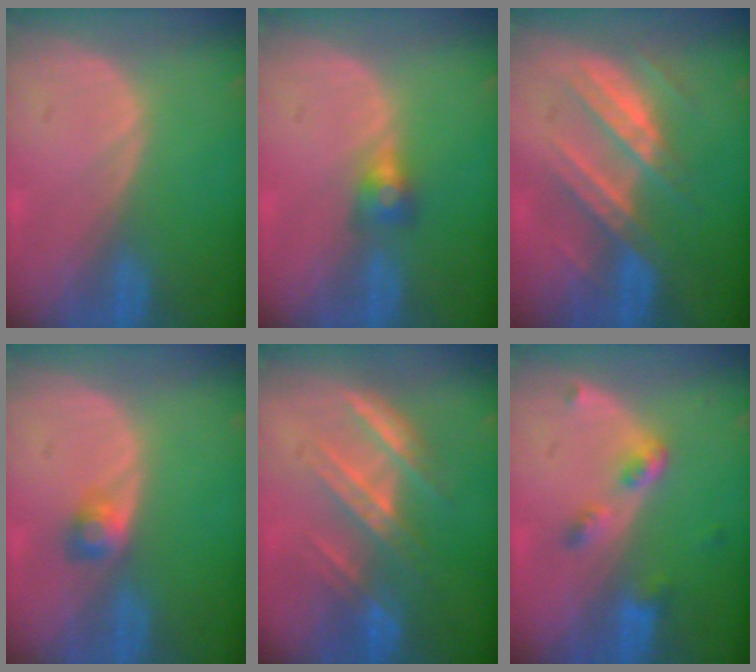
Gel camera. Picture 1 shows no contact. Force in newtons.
{"total": 2.8, "press": 2.5, "slide": 1.3}
{"total": 7.3, "press": 7.3, "slide": 1.0}
{"total": 2.4, "press": 2.3, "slide": 0.9}
{"total": 7.1, "press": 6.7, "slide": 2.5}
{"total": 4.2, "press": 3.8, "slide": 1.7}